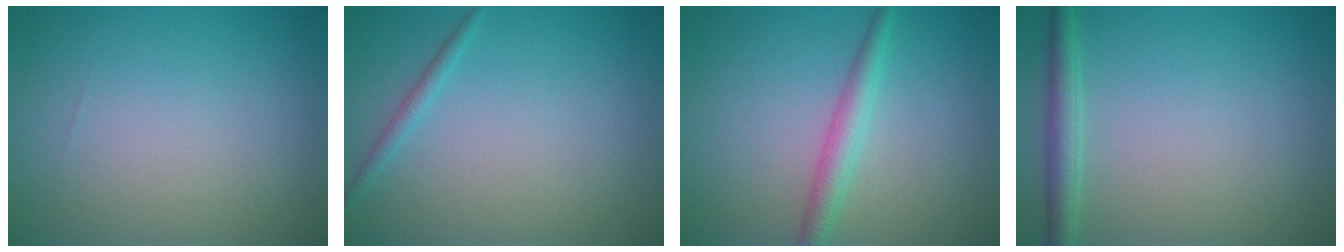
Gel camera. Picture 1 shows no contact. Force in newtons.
{"total": 1.1, "press": 1.0, "slide": 0.1}
{"total": 2.5, "press": 2.5, "slide": 0.0}
{"total": 2.3, "press": 2.3, "slide": 0.1}